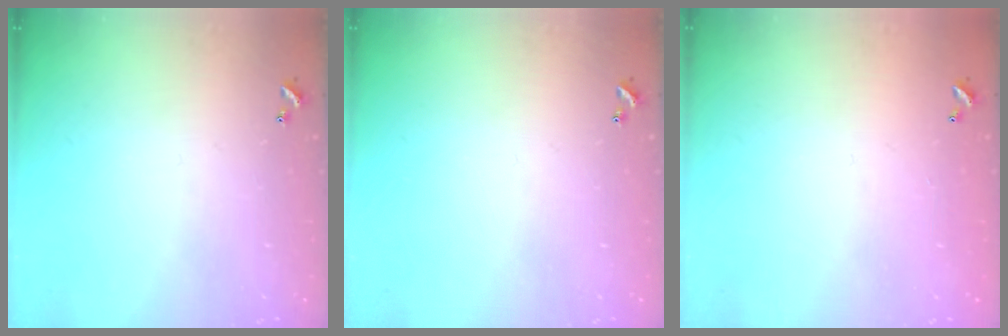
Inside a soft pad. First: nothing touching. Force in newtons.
{"total": 0.0}
{"total": 3.0, "press": 3.0, "slide": 0.1}